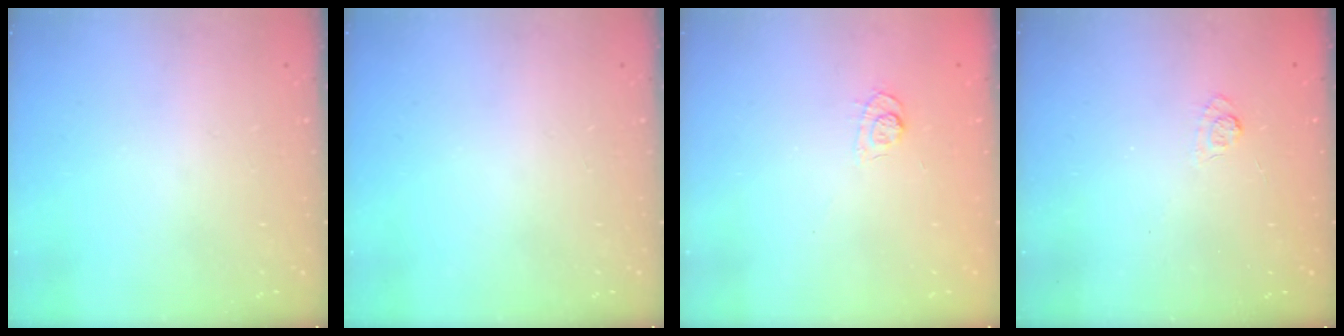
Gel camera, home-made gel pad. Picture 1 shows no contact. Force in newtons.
{"total": 0.0}
{"total": 3.8, "press": 3.4, "slide": 1.6}
{"total": 3.9, "press": 3.6, "slide": 1.5}